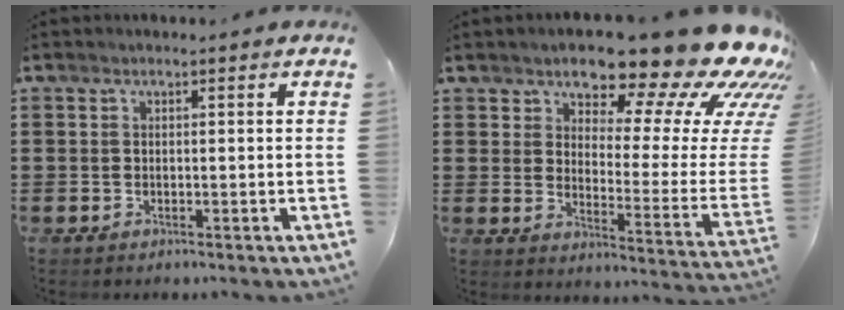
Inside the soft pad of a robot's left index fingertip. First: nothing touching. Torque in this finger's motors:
{"motor_torque": [2.14, 0.00, 1.05, 0.21]}